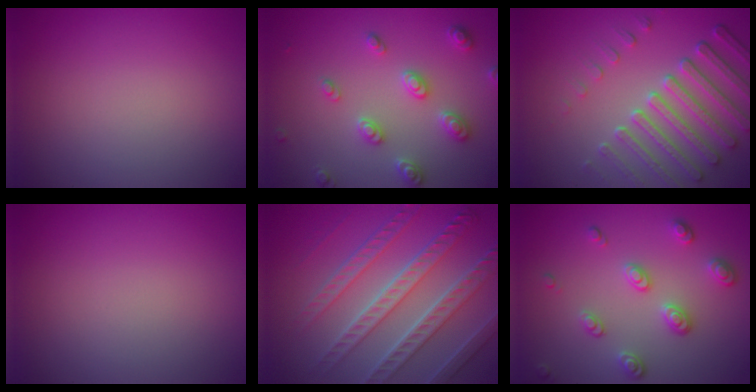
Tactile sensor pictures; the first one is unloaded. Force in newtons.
{"total": 3.0, "press": 3.0, "slide": 0.7}
{"total": 6.2, "press": 5.1, "slide": 3.5}
{"total": 0.0}
{"total": 6.2, "press": 5.6, "slide": 2.7}
{"total": 2.8, "press": 2.4, "slide": 1.4}